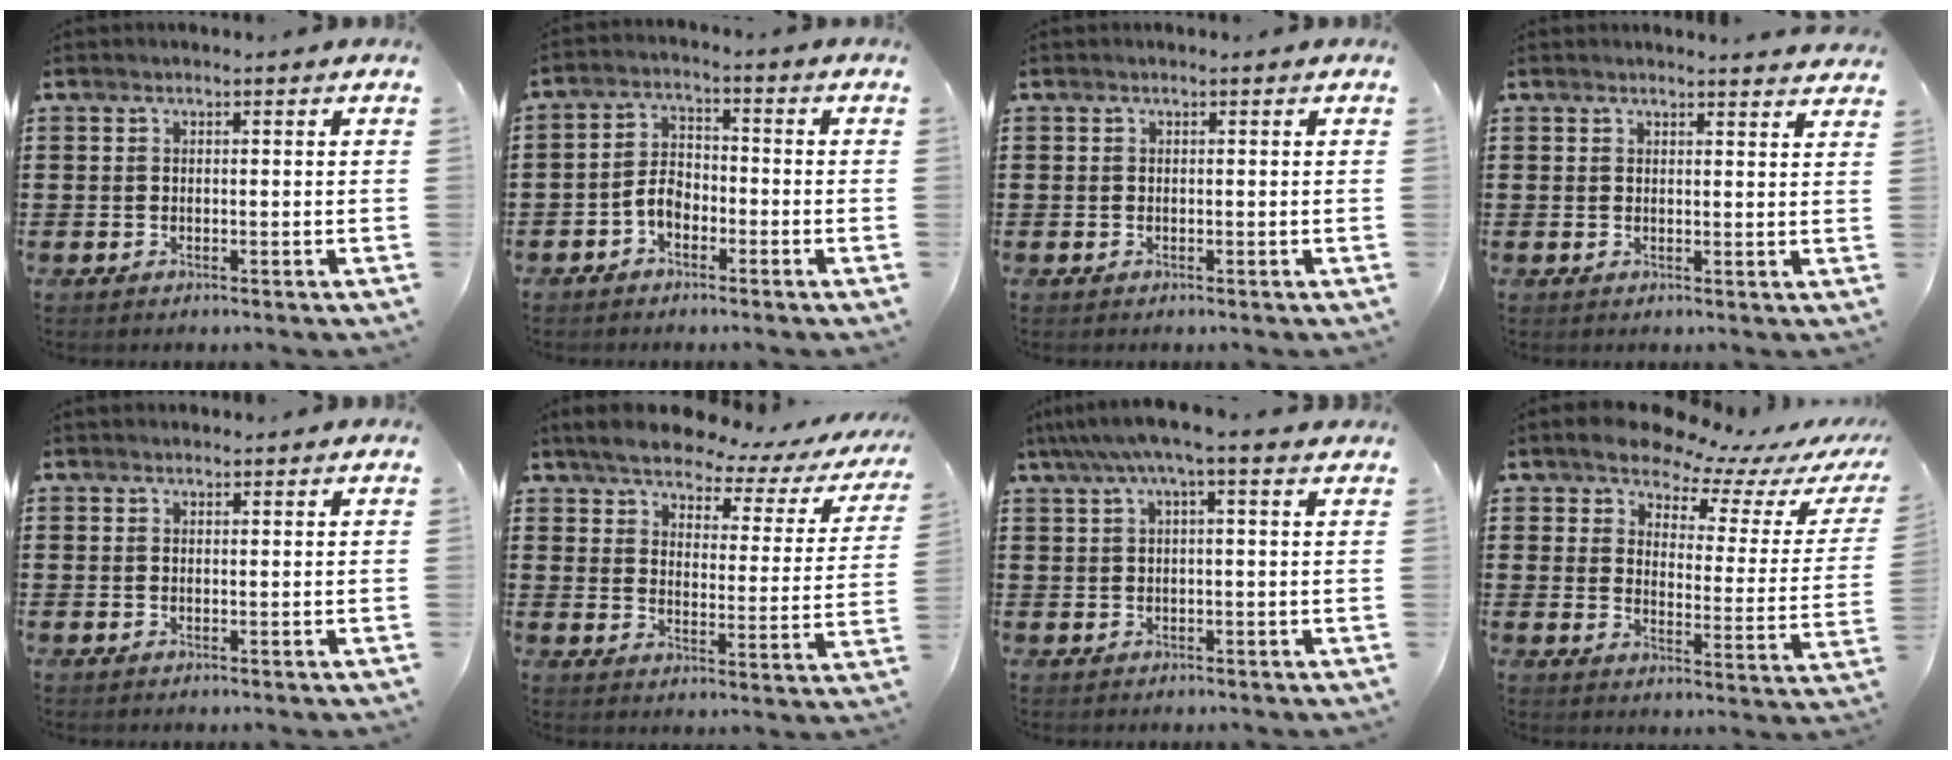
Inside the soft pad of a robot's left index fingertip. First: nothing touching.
{"total": 4.0, "force": [-2.2, 2.3, 2.5], "torque": [-0.060, 0.006, -0.047]}
{"total": 0.0}
{"total": 1.9, "force": [1.9, -0.1, 0.3], "torque": [-0.002, -0.006, 0.035]}
{"total": 0.6, "force": [0.6, 0.2, 0.0], "torque": [-0.002, 0.001, 0.013]}
{"total": 5.0, "force": [4.6, 1.0, 1.7], "torque": [-0.061, -0.026, 0.075]}
{"total": 3.6, "force": [1.6, 0.2, 3.2], "torque": [-0.066, 0.002, 0.025]}
{"total": 7.3, "force": [6.8, 1.7, 1.9], "torque": [-0.062, -0.051, 0.116]}